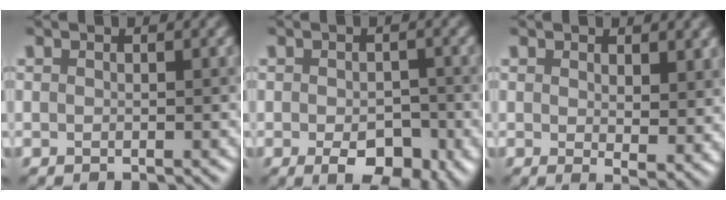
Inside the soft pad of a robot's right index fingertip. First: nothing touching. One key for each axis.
{"total": 4.7, "fx": -1.6, "fy": 2.5, "fz": 3.6, "tx": -0.052, "ty": -0.006, "tz": -0.025}
{"total": 3.4, "fx": 1.2, "fy": 1.3, "fz": 2.9, "tx": -0.040, "ty": -0.012, "tz": 0.025}